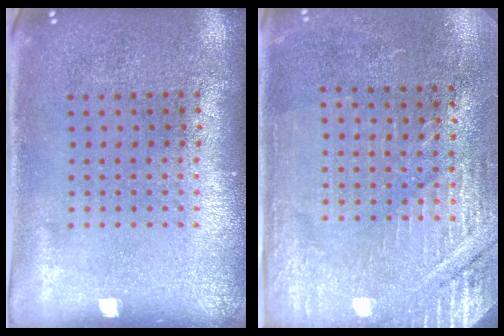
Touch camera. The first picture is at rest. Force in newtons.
{"total": 2.8, "press": 2.8, "slide": 0.5}